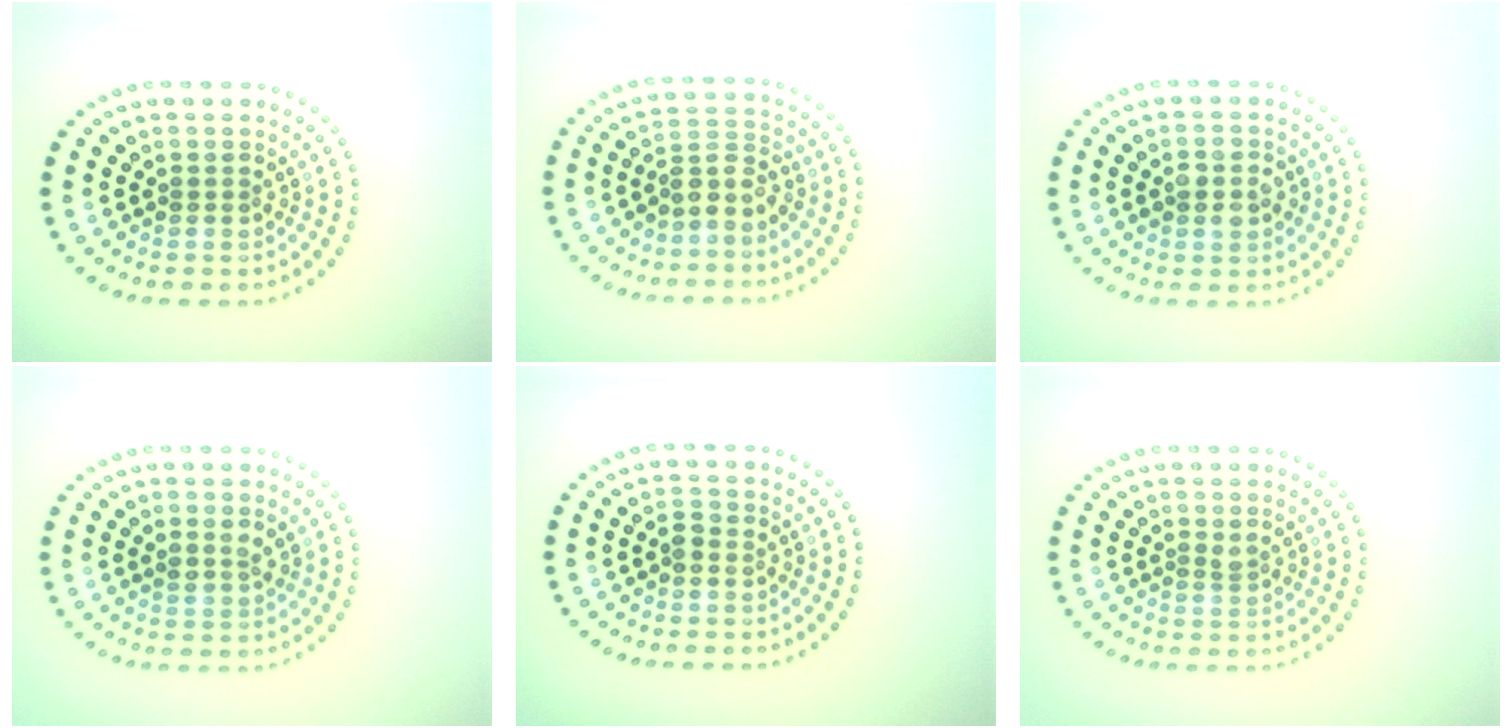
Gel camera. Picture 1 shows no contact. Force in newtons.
{"total": 2.6, "press": 2.1, "slide": 1.7}
{"total": 2.0, "press": 2.0, "slide": 0.2}
{"total": 1.4, "press": 1.2, "slide": 0.7}
{"total": 1.1, "press": 1.1, "slide": 0.2}
{"total": 0.7, "press": 0.5, "slide": 0.5}